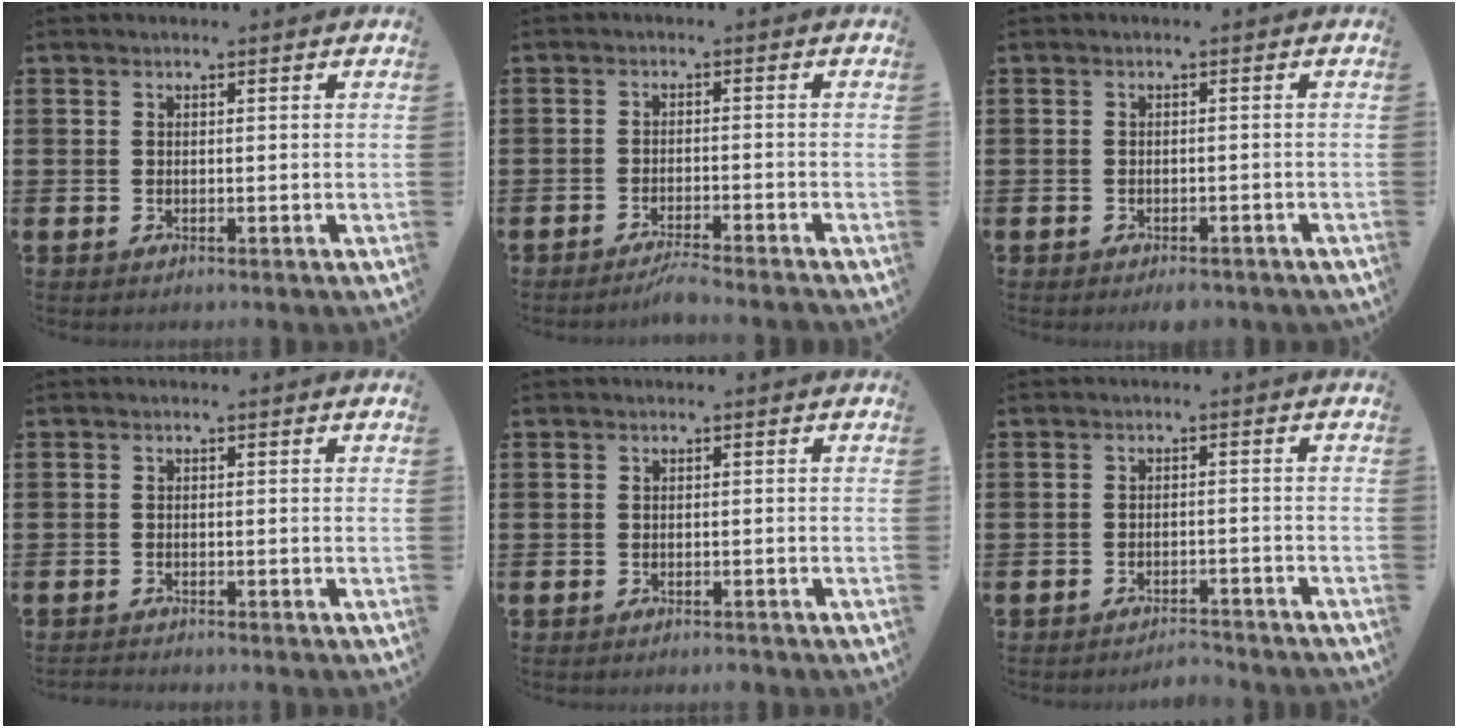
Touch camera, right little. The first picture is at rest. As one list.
[{"total": 2.3, "force": [-2.1, -0.3, 1.0], "torque": [-0.017, 0.006, -0.040]}, {"total": 1.0, "force": [-1.0, 0.2, 0.3], "torque": [-0.008, -0.001, -0.019]}, {"total": 0.7, "force": [-0.6, 0.0, 0.0], "torque": [-0.002, -0.003, -0.013]}, {"total": 0.6, "force": [-0.5, 0.1, 0.2], "torque": [-0.004, -0.003, -0.010]}, {"total": 2.0, "force": [-2.0, 0.0, 0.0], "torque": [-0.005, 0.003, -0.042]}]